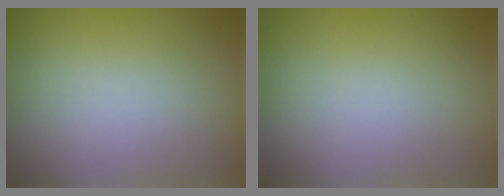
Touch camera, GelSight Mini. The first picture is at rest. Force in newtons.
{"total": 0.0}